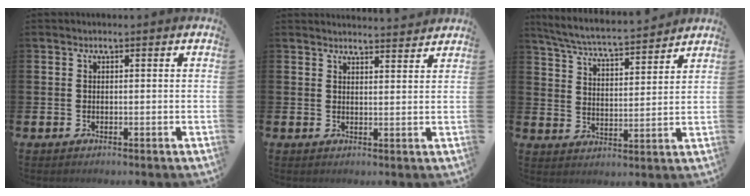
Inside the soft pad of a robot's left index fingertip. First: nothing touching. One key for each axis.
{"total": 2.8, "fx": 2.8, "fy": -0.2, "fz": -0.1, "tx": 0.005, "ty": -0.021, "tz": 0.049}
{"total": 6.0, "fx": 5.7, "fy": 0.3, "fz": 1.8, "tx": -0.062, "ty": -0.042, "tz": 0.098}